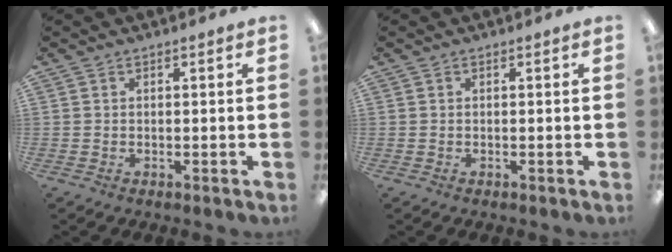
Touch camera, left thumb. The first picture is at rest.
{"total": 0.0}